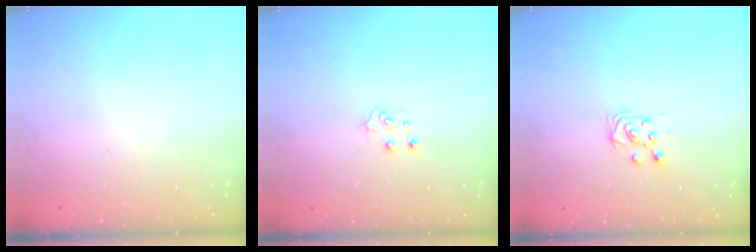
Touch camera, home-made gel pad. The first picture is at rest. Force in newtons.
{"total": 5.6, "press": 5.6, "slide": 0.5}
{"total": 4.9, "press": 4.8, "slide": 0.5}